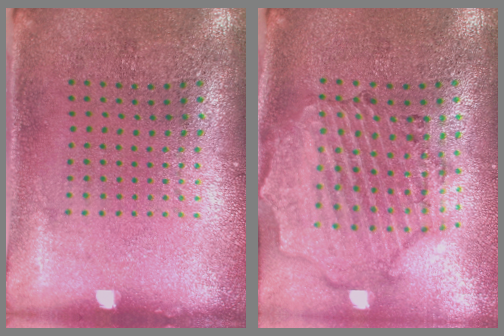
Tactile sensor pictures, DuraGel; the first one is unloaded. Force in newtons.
{"total": 1.7, "press": 1.7, "slide": 0.3}